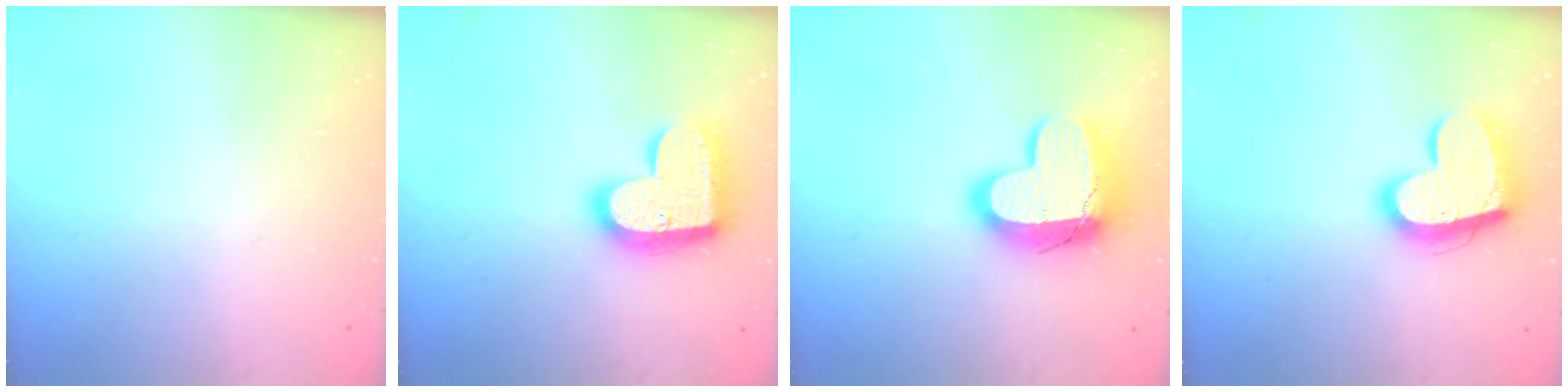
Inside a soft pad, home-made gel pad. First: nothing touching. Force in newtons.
{"total": 18.9, "press": 18.9, "slide": 1.1}
{"total": 15.8, "press": 15.7, "slide": 1.0}
{"total": 17.0, "press": 16.9, "slide": 1.4}